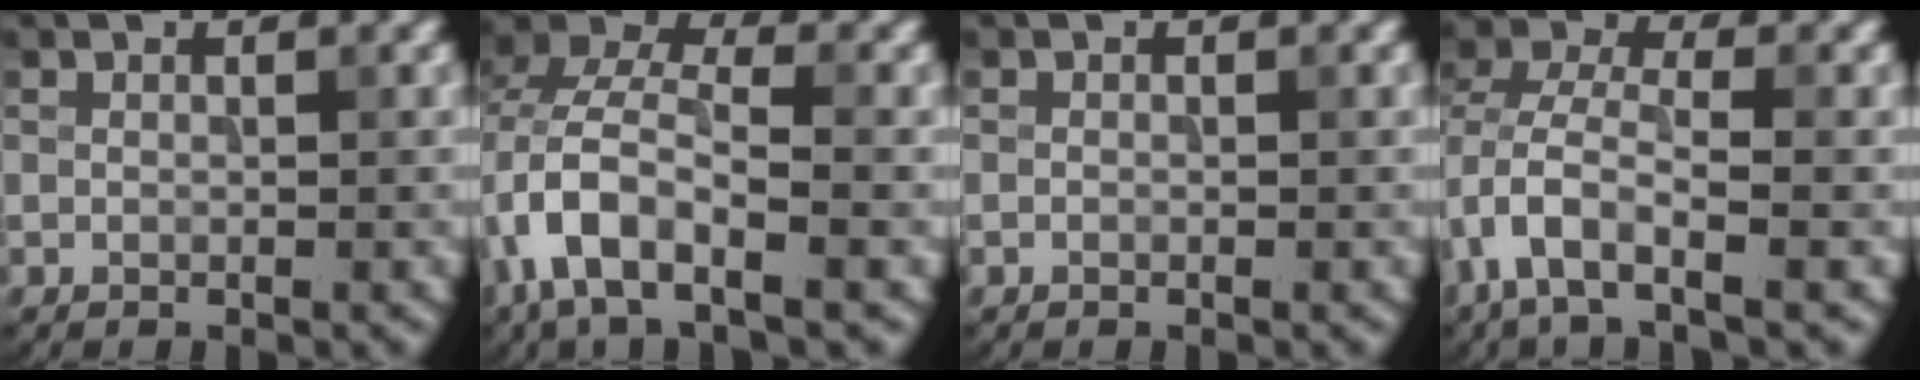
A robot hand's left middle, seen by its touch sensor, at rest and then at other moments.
{"total": 7.8, "force": [-2.6, 3.9, 6.2], "torque": [-0.120, 0.010, -0.057]}
{"total": 0.0}
{"total": 5.9, "force": [-2.1, 3.1, 4.6], "torque": [-0.089, 0.005, -0.046]}